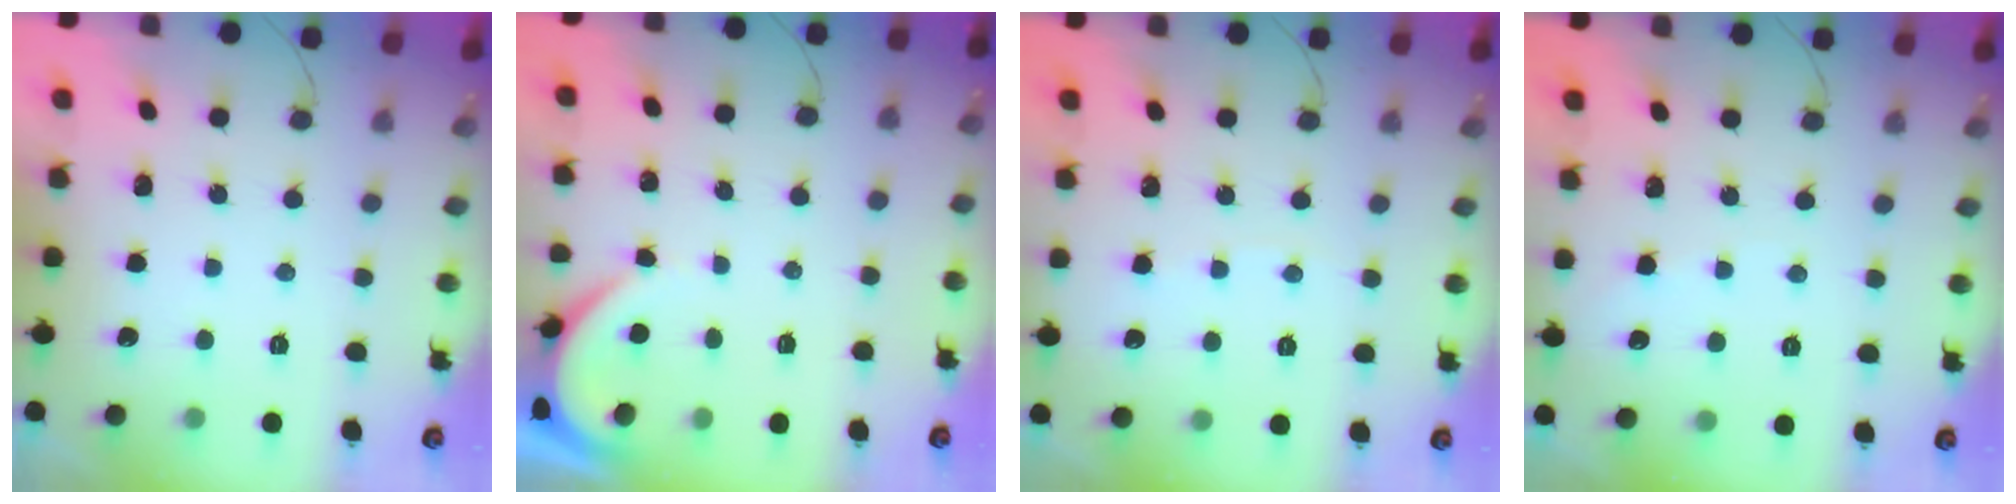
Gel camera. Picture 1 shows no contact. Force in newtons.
{"total": 2.9, "press": 2.8, "slide": 0.3}
{"total": 2.3, "press": 2.3, "slide": 0.3}
{"total": 2.5, "press": 2.5, "slide": 0.4}